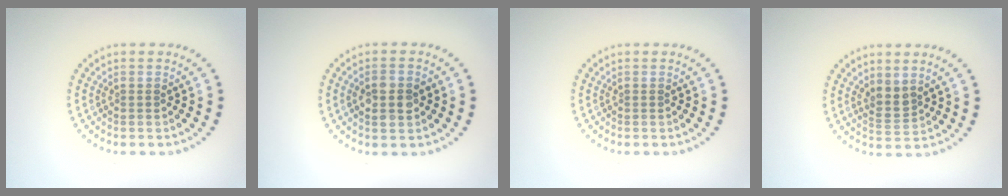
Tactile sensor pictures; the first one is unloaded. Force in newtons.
{"total": 2.5, "press": 2.5, "slide": 0.2}
{"total": 0.0}
{"total": 2.0, "press": 1.6, "slide": 1.1}